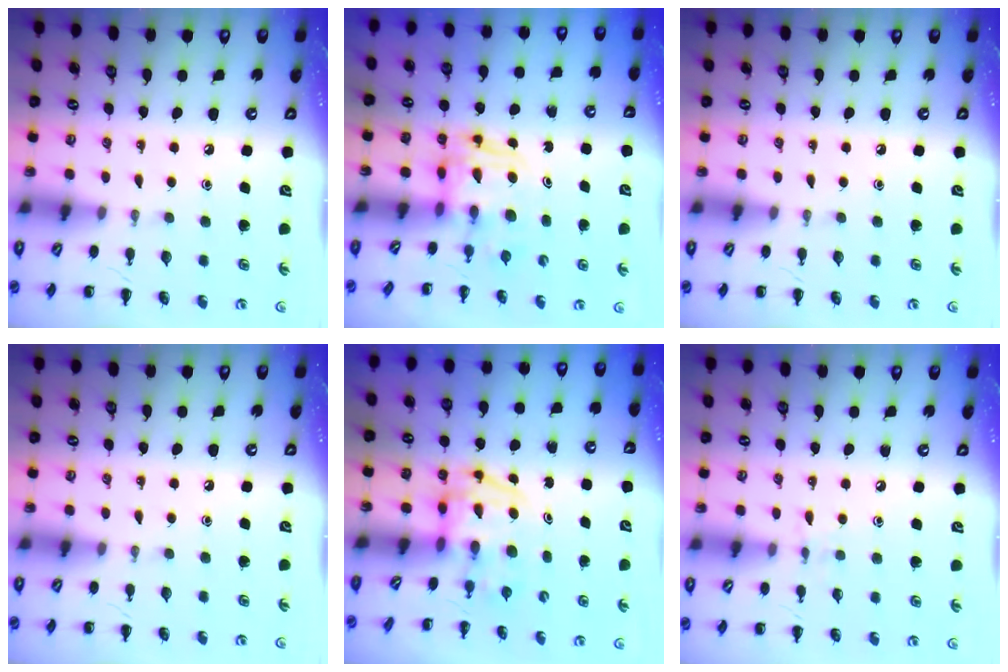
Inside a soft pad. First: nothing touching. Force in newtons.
{"total": 2.7, "press": 2.7, "slide": 0.2}
{"total": 0.0}
{"total": 0.0}
{"total": 3.9, "press": 3.8, "slide": 0.6}
{"total": 5.4, "press": 5.2, "slide": 1.6}